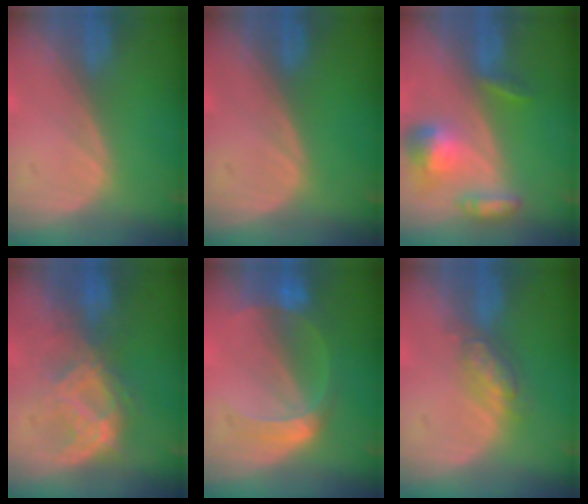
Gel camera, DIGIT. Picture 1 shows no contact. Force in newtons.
{"total": 0.0}
{"total": 7.0, "press": 6.5, "slide": 2.5}
{"total": 7.2, "press": 7.2, "slide": 0.8}
{"total": 6.4, "press": 5.7, "slide": 2.9}
{"total": 4.6, "press": 4.1, "slide": 2.2}